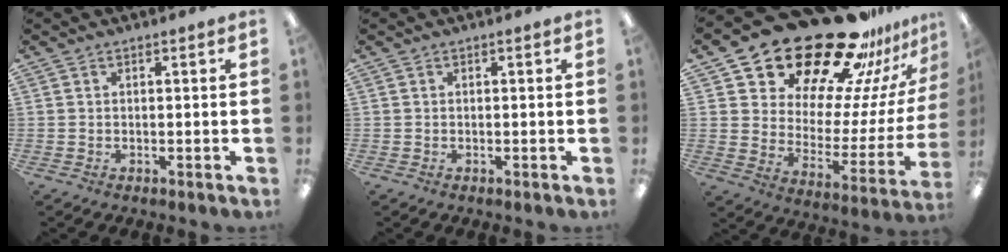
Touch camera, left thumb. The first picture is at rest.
{"total": 0.0}
{"total": 27.7, "force": [22.5, 10.7, 12.1], "torque": [-0.175, -0.170, 0.397]}